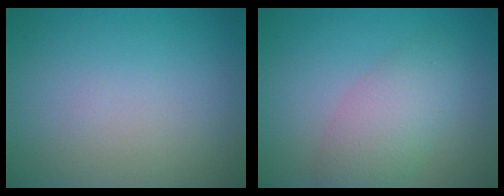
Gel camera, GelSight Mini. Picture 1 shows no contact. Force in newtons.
{"total": 4.0, "press": 4.0, "slide": 0.1}